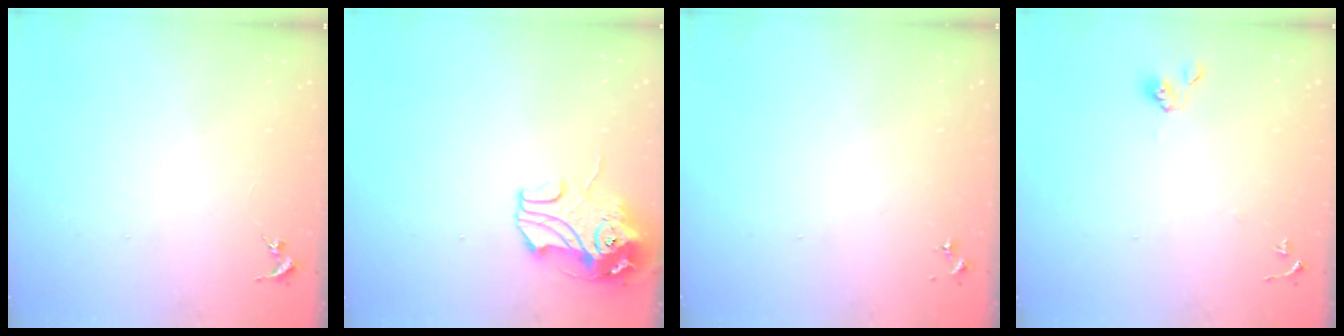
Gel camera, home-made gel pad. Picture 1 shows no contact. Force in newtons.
{"total": 11.5, "press": 11.3, "slide": 1.8}
{"total": 0.0}
{"total": 6.4, "press": 6.4, "slide": 0.6}